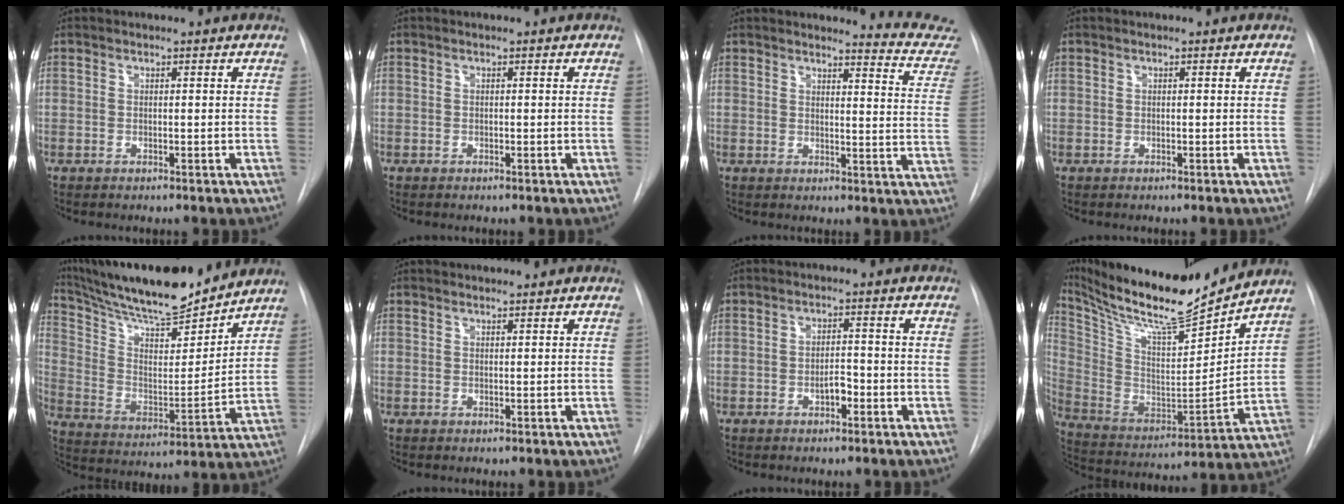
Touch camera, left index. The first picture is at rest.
{"total": 0.0}
{"total": 10.4, "force": [10.4, 0.1, 0.6], "torque": [0.010, -0.096, 0.091]}
{"total": 0.0}
{"total": 20.5, "force": [18.6, 2.3, 8.4], "torque": [-0.154, -0.006, 0.304]}
{"total": 0.9, "force": [0.9, 0.0, -0.1], "torque": [-0.006, 0.008, 0.020]}
{"total": 2.3, "force": [-1.1, 0.9, 1.8], "torque": [-0.026, 0.004, -0.017]}
{"total": 21.6, "force": [19.6, 2.0, 8.8], "torque": [-0.184, -0.032, 0.330]}